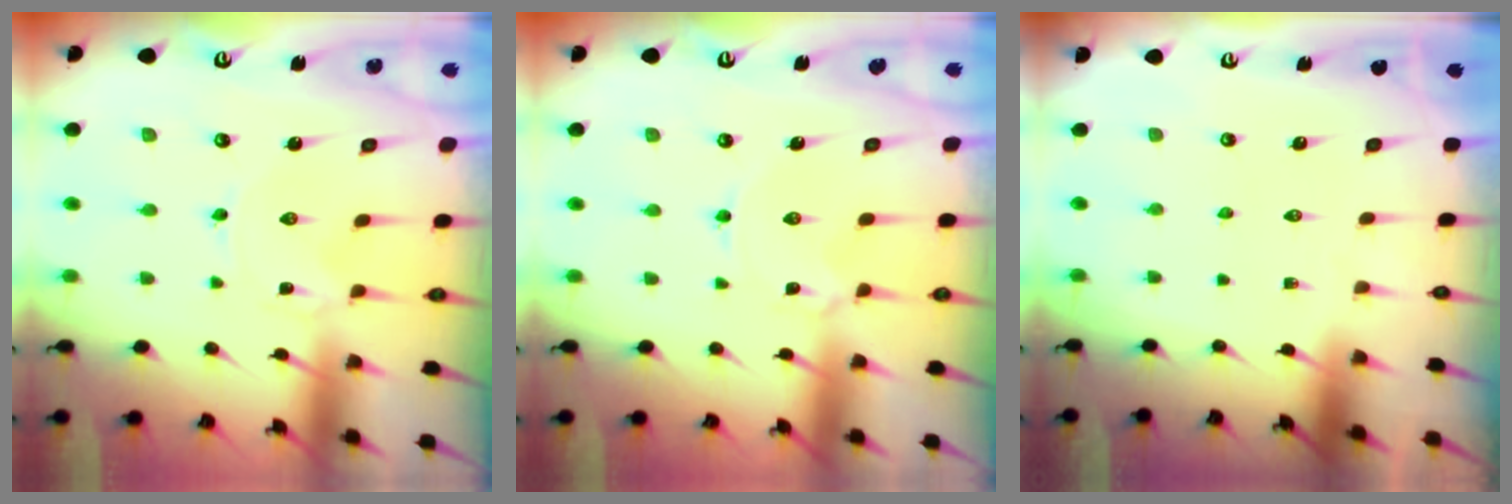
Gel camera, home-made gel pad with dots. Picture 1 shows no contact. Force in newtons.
{"total": 2.2, "press": 2.2, "slide": 0.2}
{"total": 0.0}